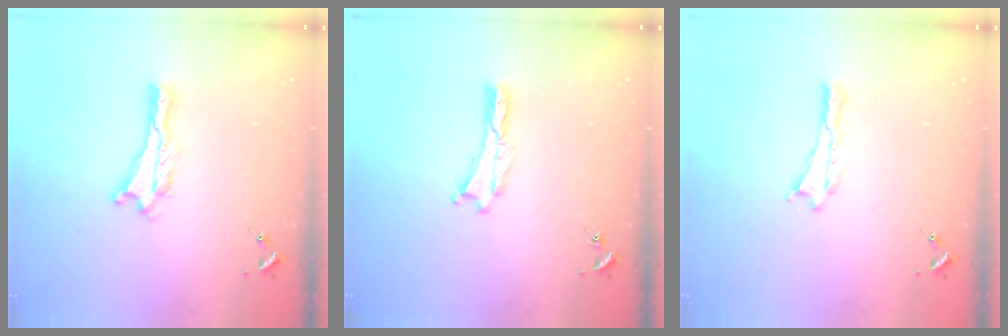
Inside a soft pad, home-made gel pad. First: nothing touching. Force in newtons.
{"total": 0.0}
{"total": 0.0}